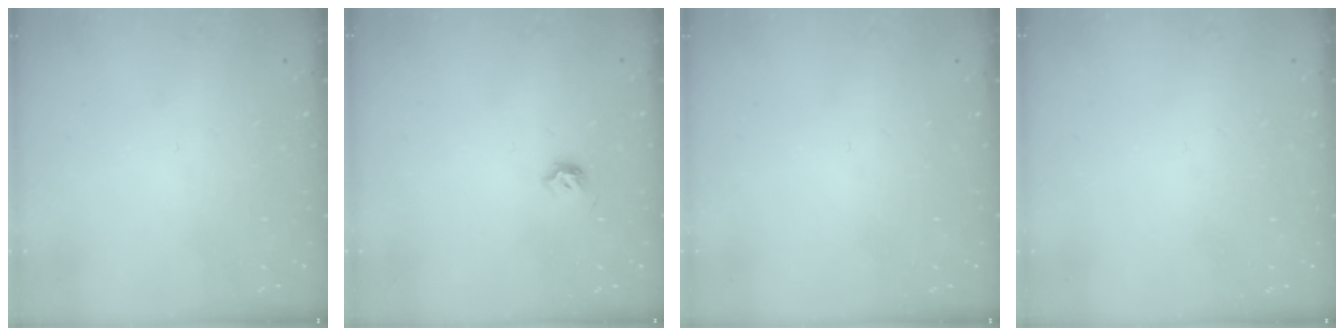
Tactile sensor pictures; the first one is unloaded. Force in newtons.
{"total": 4.0, "press": 3.8, "slide": 1.0}
{"total": 0.0}
{"total": 0.8, "press": 0.8, "slide": 0.0}